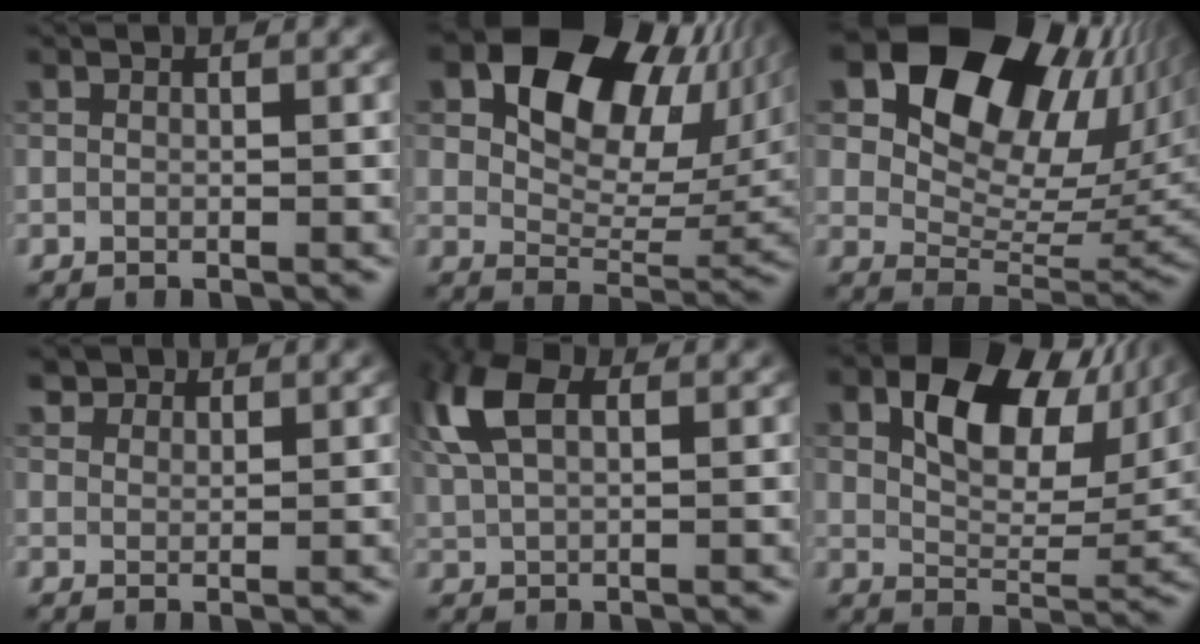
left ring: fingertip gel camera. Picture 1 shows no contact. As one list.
[{"total": 13.8, "force": [6.8, 8.3, 8.7], "torque": [-0.132, 0.014, 0.108]}, {"total": 15.8, "force": [8.7, 9.2, 9.6], "torque": [-0.162, 0.029, 0.146]}, {"total": 2.9, "force": [2.4, 1.5, 0.9], "torque": [-0.024, -0.013, 0.053]}, {"total": 6.5, "force": [2.2, 3.5, 5.1], "torque": [-0.144, 0.022, 0.040]}, {"total": 10.0, "force": [4.3, 5.7, 7.1], "torque": [-0.112, 0.008, 0.068]}]